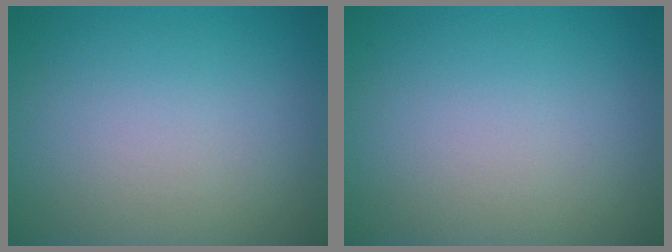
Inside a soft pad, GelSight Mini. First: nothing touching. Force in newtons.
{"total": 0.0}